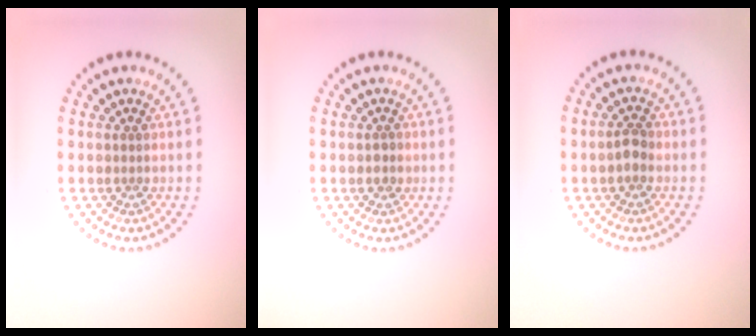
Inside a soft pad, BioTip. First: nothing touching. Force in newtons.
{"total": 1.2, "press": 1.1, "slide": 0.2}
{"total": 1.6, "press": 1.6, "slide": 0.2}